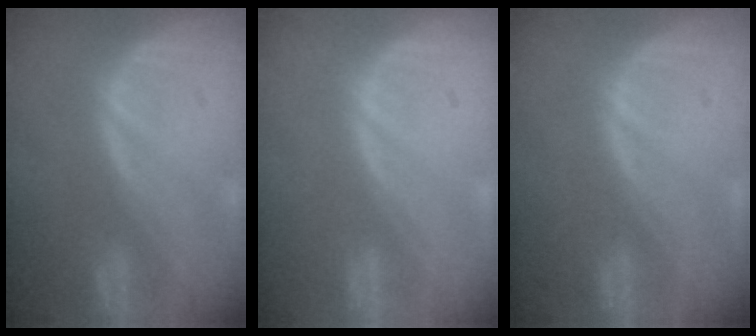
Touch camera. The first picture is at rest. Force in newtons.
{"total": 0.0}
{"total": 0.0}